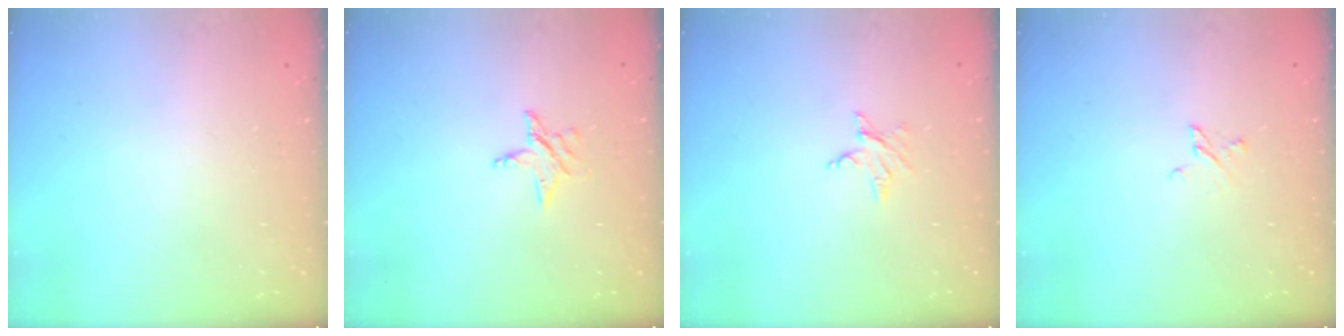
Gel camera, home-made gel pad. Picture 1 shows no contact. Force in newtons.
{"total": 4.3, "press": 4.3, "slide": 0.3}
{"total": 2.5, "press": 2.5, "slide": 0.4}
{"total": 2.7, "press": 2.7, "slide": 0.4}